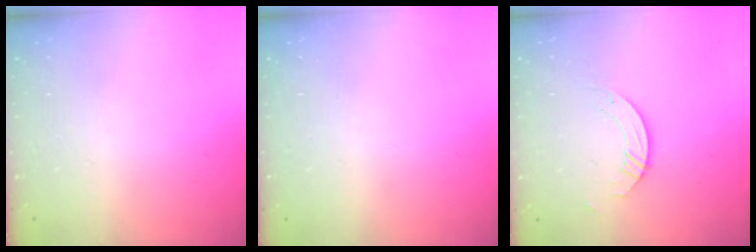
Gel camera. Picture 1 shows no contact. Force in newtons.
{"total": 0.0}
{"total": 3.6, "press": 3.5, "slide": 0.4}